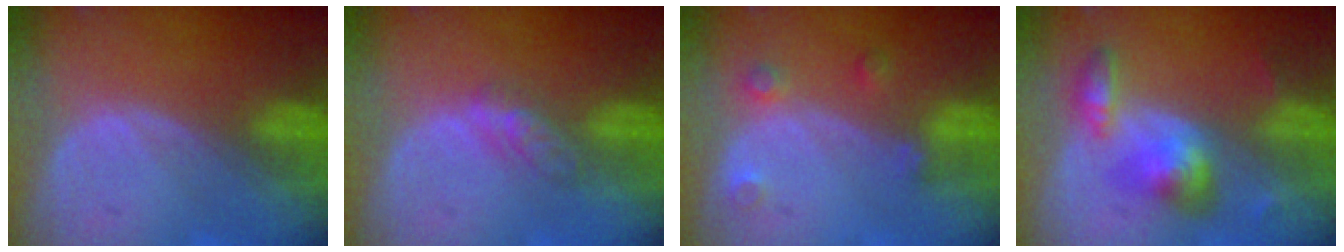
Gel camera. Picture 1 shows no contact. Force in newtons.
{"total": 3.5, "press": 3.3, "slide": 1.4}
{"total": 3.0, "press": 2.8, "slide": 1.1}
{"total": 6.2, "press": 6.1, "slide": 1.0}